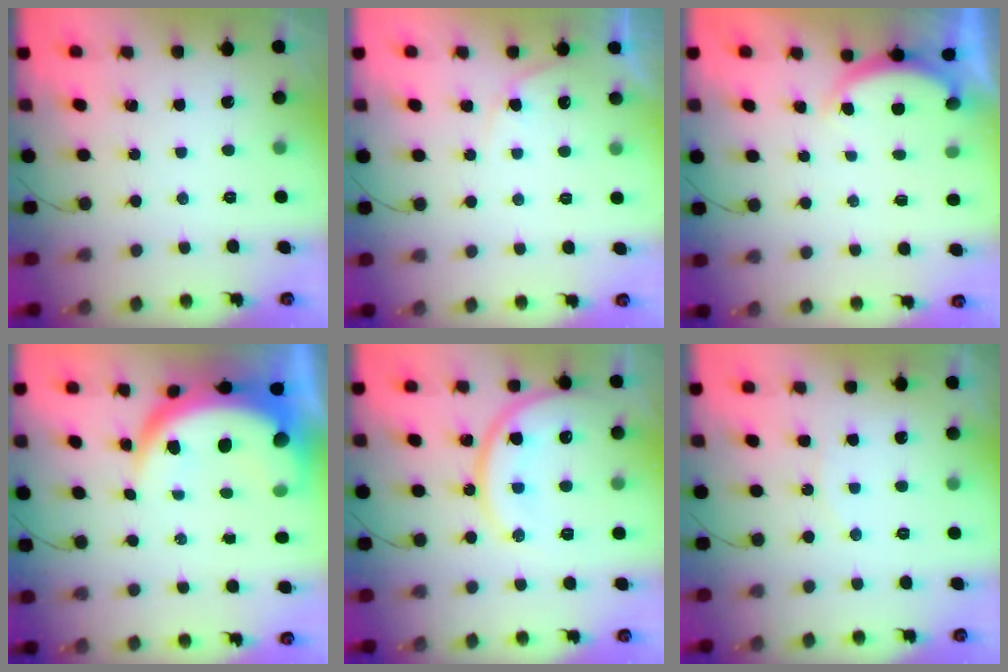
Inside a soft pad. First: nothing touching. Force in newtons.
{"total": 4.3, "press": 4.1, "slide": 1.2}
{"total": 3.0, "press": 2.9, "slide": 0.6}
{"total": 13.1, "press": 13.0, "slide": 1.4}
{"total": 15.1, "press": 15.0, "slide": 1.5}
{"total": 5.3, "press": 5.3, "slide": 0.5}